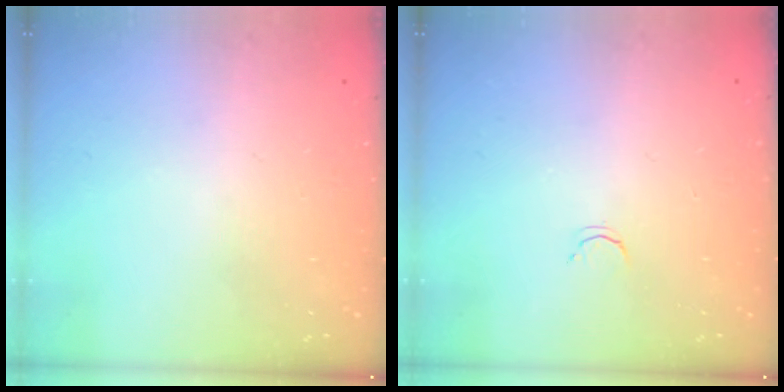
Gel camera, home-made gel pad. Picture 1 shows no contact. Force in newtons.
{"total": 2.1, "press": 2.1, "slide": 0.4}